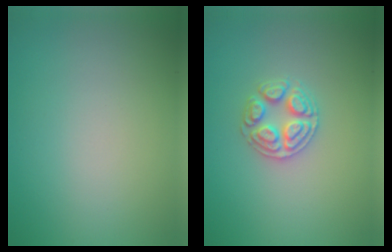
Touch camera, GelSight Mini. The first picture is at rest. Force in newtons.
{"total": 2.9, "press": 2.8, "slide": 0.4}